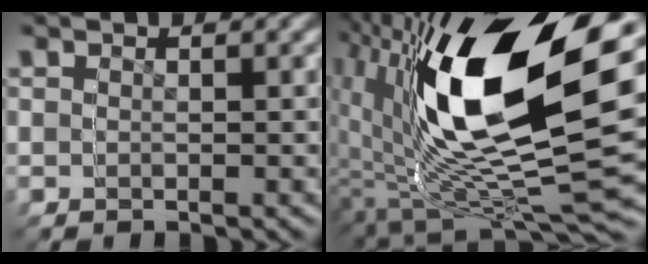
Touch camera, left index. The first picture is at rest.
{"total": 17.8, "force": [2.9, 8.9, 15.2], "torque": [-0.266, 0.025, 0.049]}